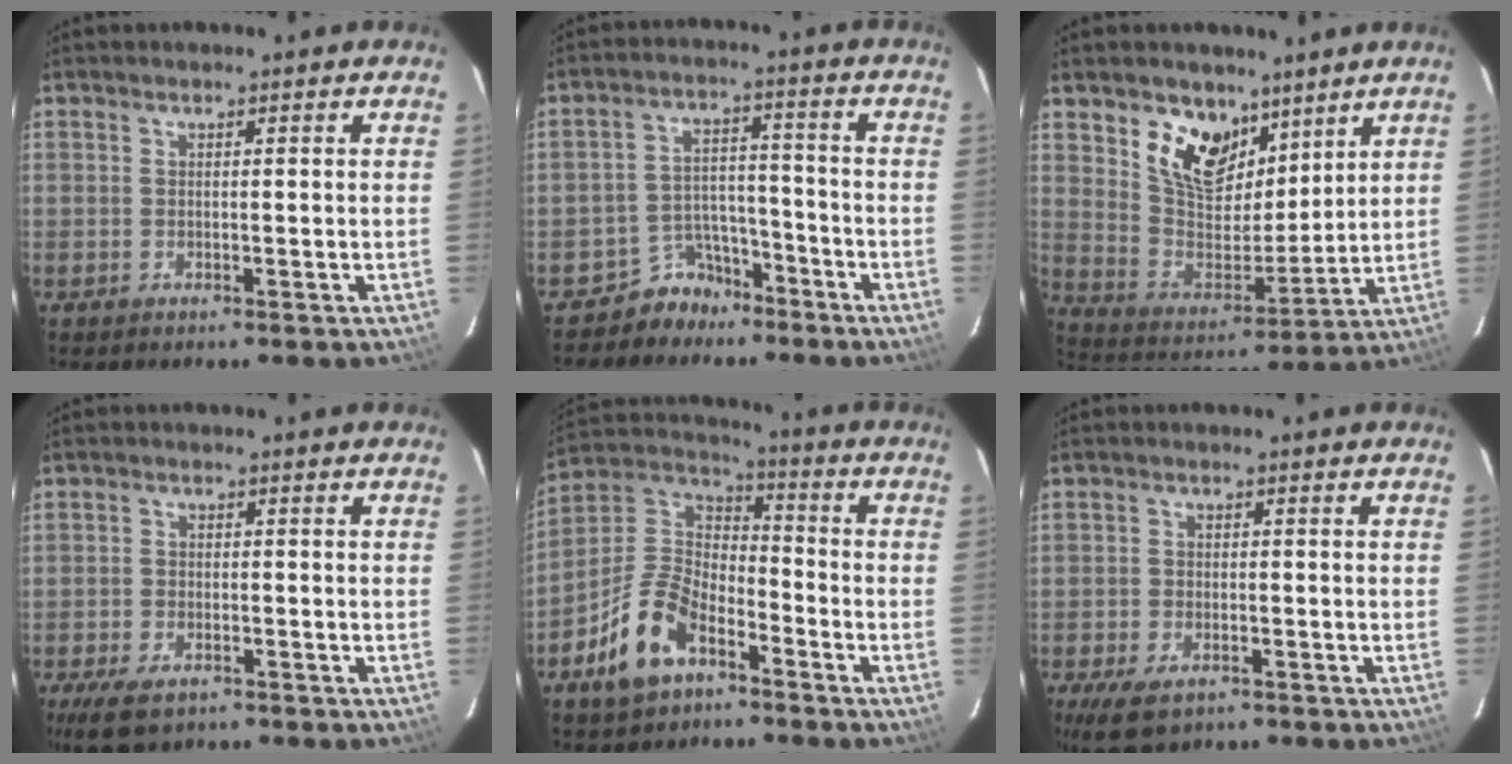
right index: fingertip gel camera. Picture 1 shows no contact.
{"total": 6.6, "force": [-5.2, 4.1, 0.0], "torque": [-0.004, 0.028, -0.085]}
{"total": 13.5, "force": [8.4, 8.1, 6.8], "torque": [-0.134, -0.007, 0.163]}
{"total": 6.9, "force": [-4.6, 3.4, 3.8], "torque": [-0.096, -0.016, -0.081]}
{"total": 13.0, "force": [-7.8, 6.8, 7.8], "torque": [-0.167, 0.022, -0.146]}
{"total": 7.0, "force": [-4.5, 3.7, 4.1], "torque": [-0.098, -0.018, -0.077]}